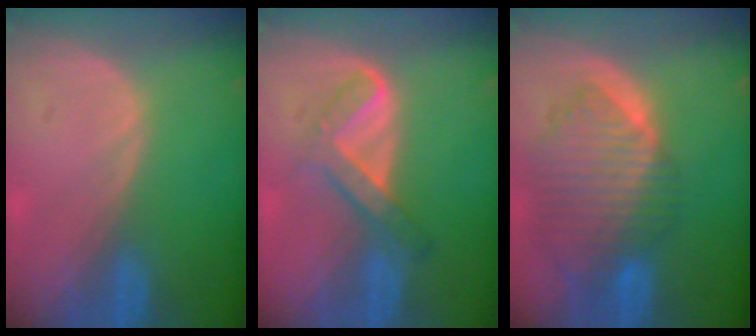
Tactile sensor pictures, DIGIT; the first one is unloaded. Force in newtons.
{"total": 5.3, "press": 5.0, "slide": 1.6}
{"total": 10.1, "press": 8.8, "slide": 5.1}